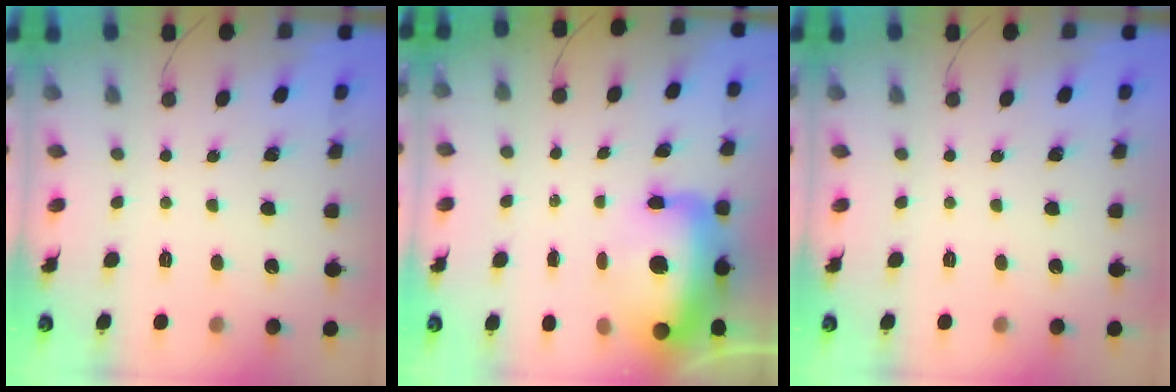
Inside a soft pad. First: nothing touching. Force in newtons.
{"total": 23.0, "press": 19.1, "slide": 12.8}
{"total": 0.0}